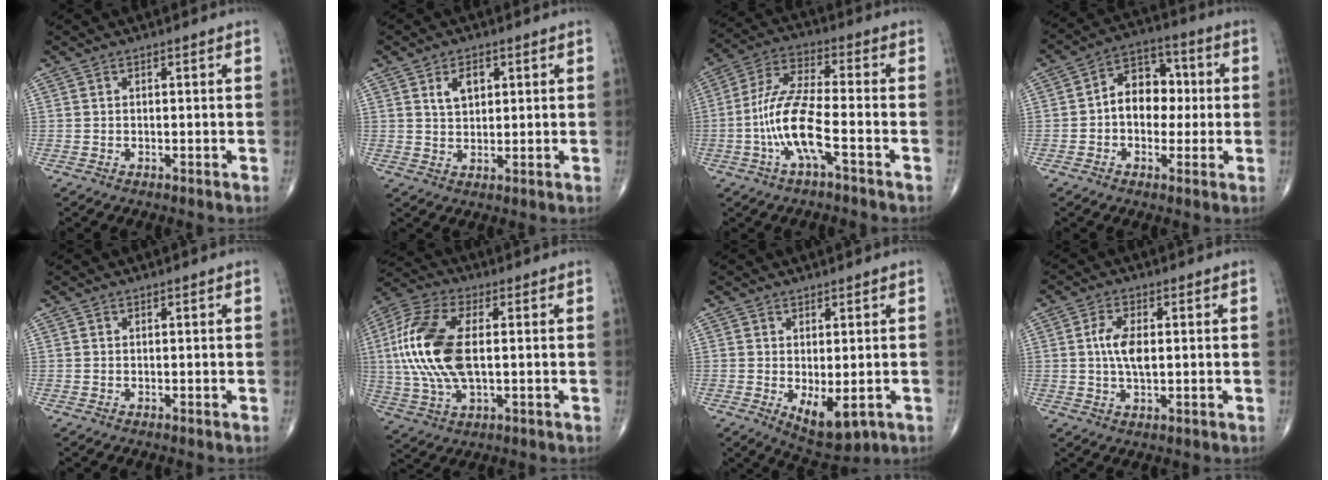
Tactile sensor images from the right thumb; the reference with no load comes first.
{"total": 4.7, "force": [1.9, 3.0, 3.1], "torque": [-0.040, -0.008, 0.033]}
{"total": 11.9, "force": [-3.9, 2.8, 10.9], "torque": [-0.240, 0.033, -0.077]}
{"total": 10.5, "force": [0.1, 7.7, 7.1], "torque": [-0.066, 0.030, -0.012]}
{"total": 0.0}
{"total": 17.7, "force": [1.3, 8.8, 15.3], "torque": [-0.343, 0.007, 0.022]}
{"total": 7.0, "force": [-1.6, 3.2, 6.0], "torque": [-0.085, -0.013, -0.007]}
{"total": 5.8, "force": [0.5, 2.7, 5.2], "torque": [-0.106, -0.001, 0.006]}